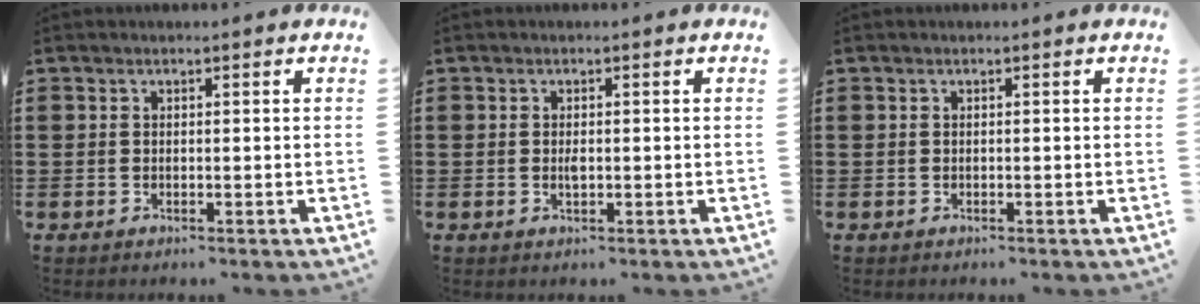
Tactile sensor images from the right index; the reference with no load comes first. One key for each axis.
{"total": 1.3, "fx": -0.1, "fy": 0.5, "fz": 1.2, "tx": -0.025, "ty": 0.000, "tz": -0.003}
{"total": 0.0}